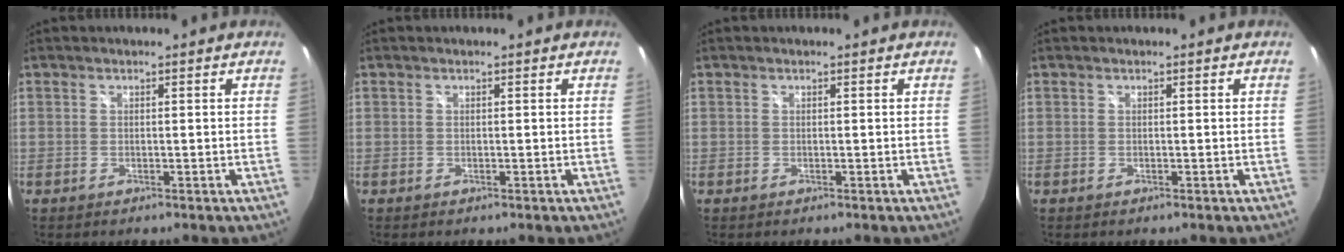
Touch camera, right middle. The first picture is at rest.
{"total": 0.0}
{"total": 0.0}
{"total": 0.0}